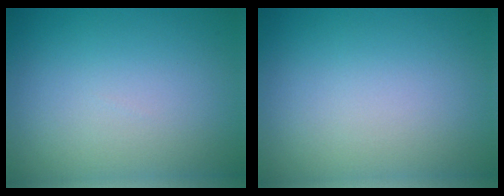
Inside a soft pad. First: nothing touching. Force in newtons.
{"total": 0.0}